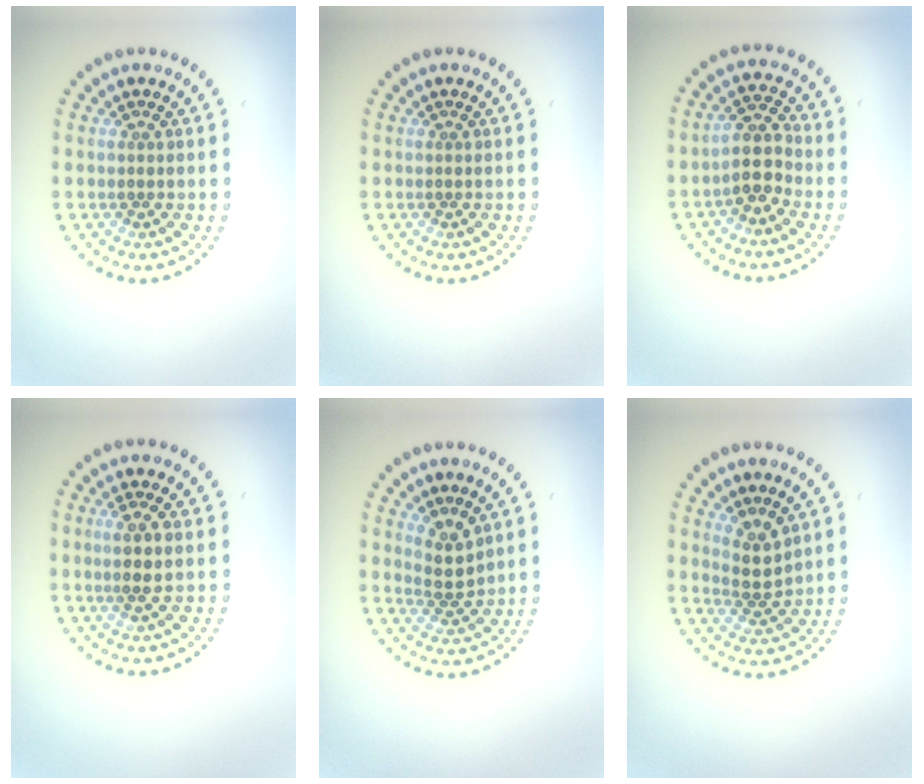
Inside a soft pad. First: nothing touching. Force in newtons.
{"total": 0.0}
{"total": 3.0, "press": 2.6, "slide": 1.4}
{"total": 2.2, "press": 2.1, "slide": 0.7}
{"total": 2.3, "press": 1.8, "slide": 1.5}
{"total": 2.5, "press": 2.0, "slide": 1.5}